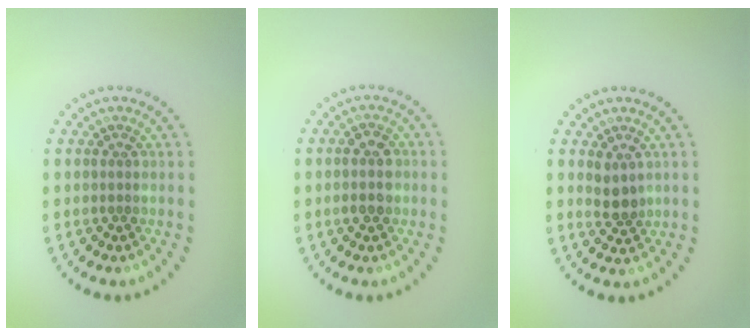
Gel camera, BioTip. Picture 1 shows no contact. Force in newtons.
{"total": 2.0, "press": 2.0, "slide": 0.0}
{"total": 1.9, "press": 1.6, "slide": 1.0}